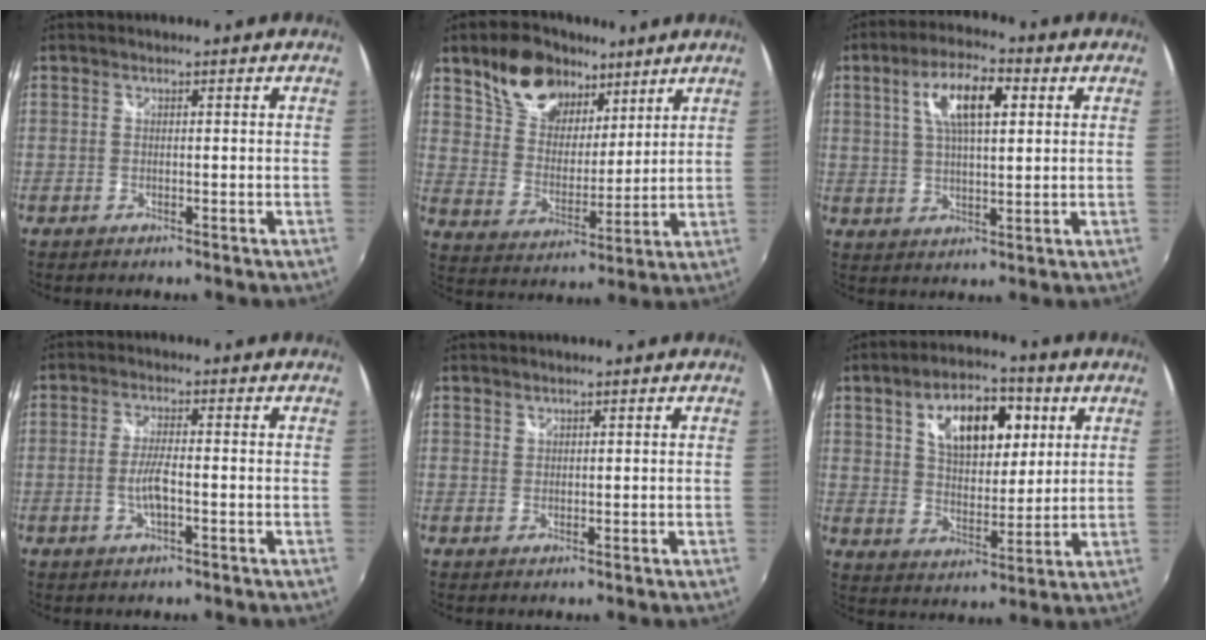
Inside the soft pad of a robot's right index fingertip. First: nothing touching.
{"total": 15.2, "force": [9.8, 9.1, 7.1], "torque": [-0.150, 0.039, 0.185]}
{"total": 10.1, "force": [3.4, 3.7, 8.8], "torque": [-0.158, 0.018, 0.059]}
{"total": 4.1, "force": [-1.2, 0.8, 3.9], "torque": [-0.078, -0.005, -0.021]}
{"total": 0.9, "force": [0.9, 0.4, 0.1], "torque": [0.001, 0.002, 0.016]}
{"total": 14.6, "force": [5.6, 7.9, 10.9], "torque": [-0.179, 0.023, 0.096]}